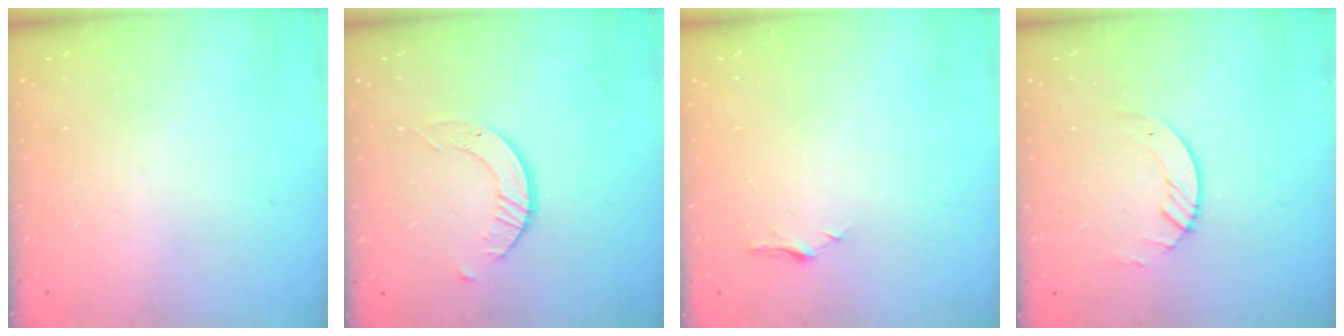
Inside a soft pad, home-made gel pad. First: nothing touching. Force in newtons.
{"total": 2.4, "press": 2.4, "slide": 0.3}
{"total": 5.0, "press": 5.0, "slide": 0.6}
{"total": 3.9, "press": 3.9, "slide": 0.4}